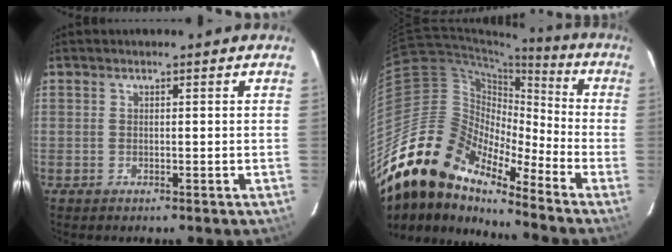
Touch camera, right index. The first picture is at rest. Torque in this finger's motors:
{"motor_torque": [0.82, -1.33, 0.02, -0.21]}